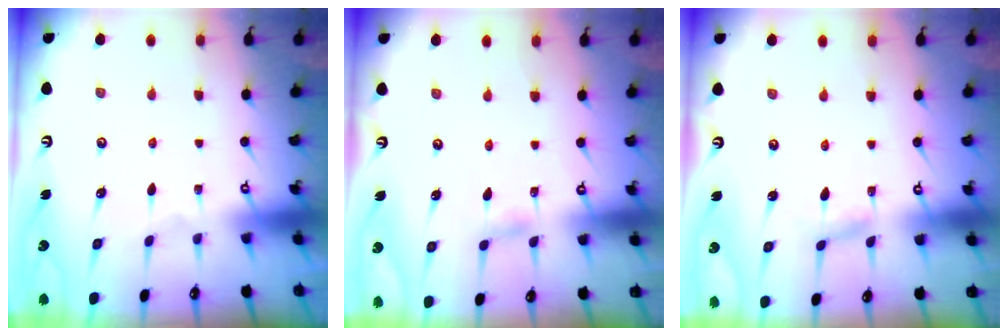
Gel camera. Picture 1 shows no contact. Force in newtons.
{"total": 3.7, "press": 3.6, "slide": 0.5}
{"total": 2.4, "press": 2.4, "slide": 0.2}